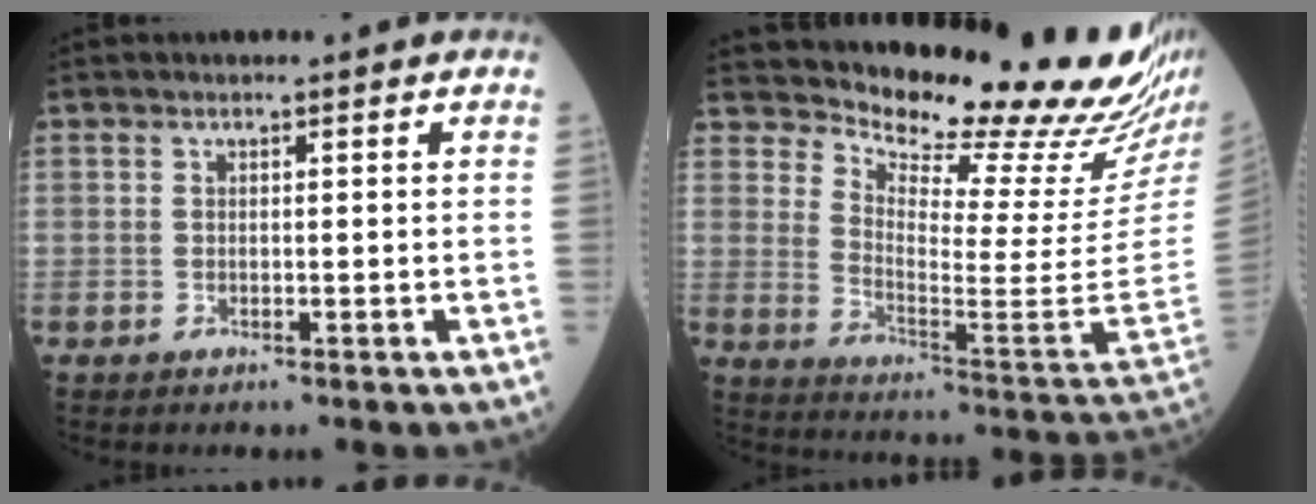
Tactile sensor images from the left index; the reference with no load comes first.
{"total": 23.7, "force": [21.8, 0.6, 9.2], "torque": [-0.158, -0.135, 0.283]}